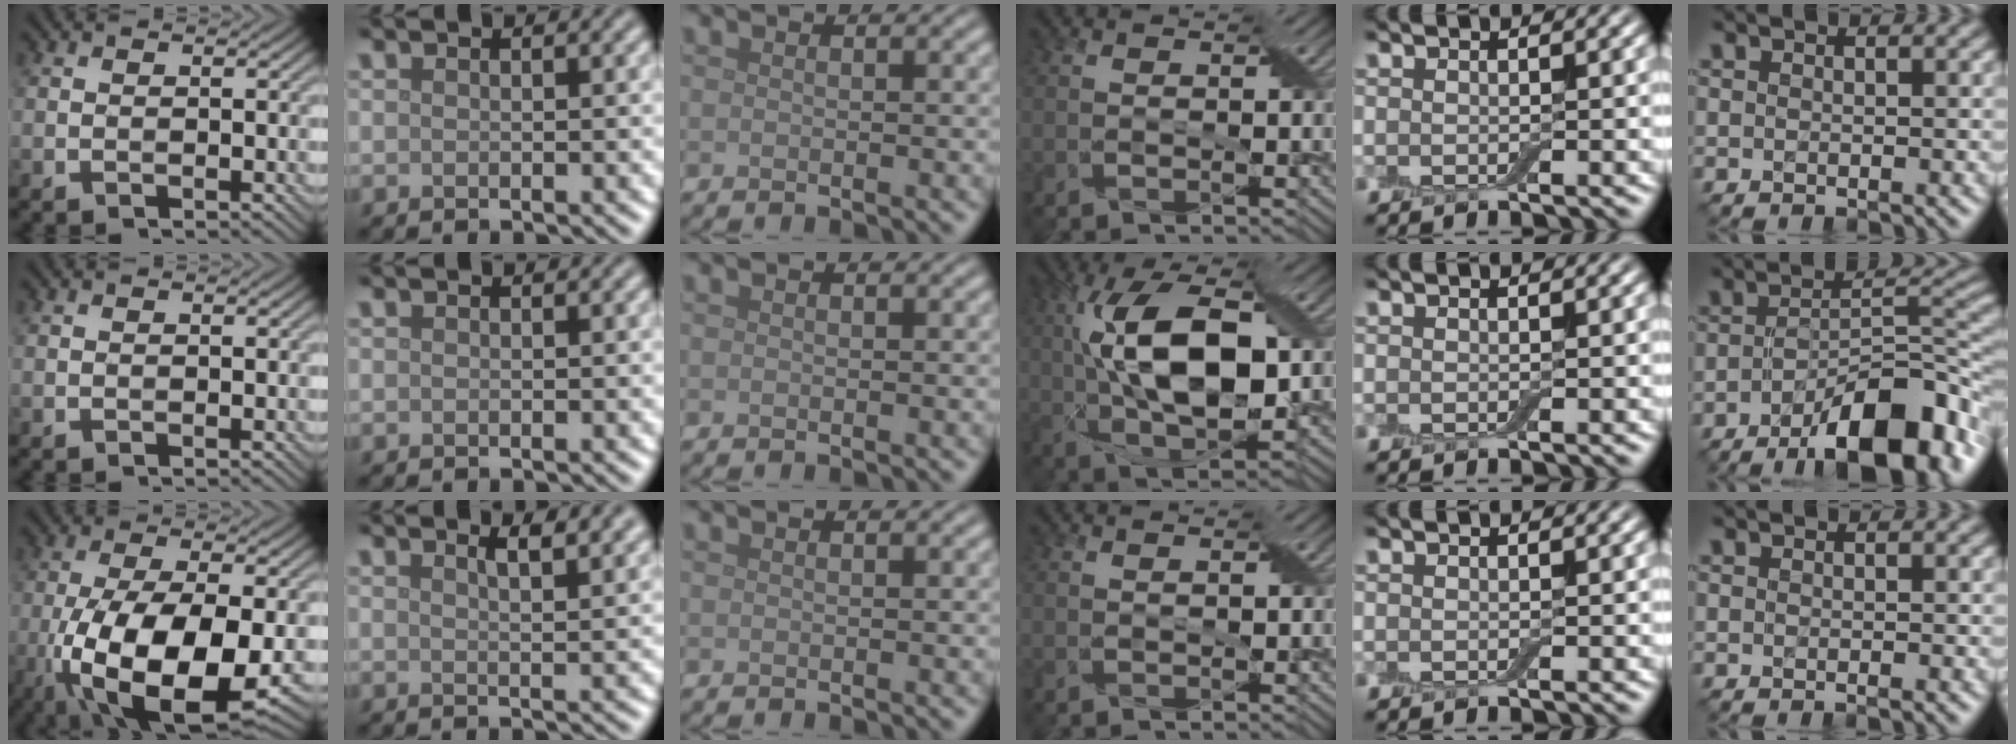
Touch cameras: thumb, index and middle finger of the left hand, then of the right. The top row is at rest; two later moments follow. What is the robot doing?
{"motion": "open", "object": "airpods case & airpods"}